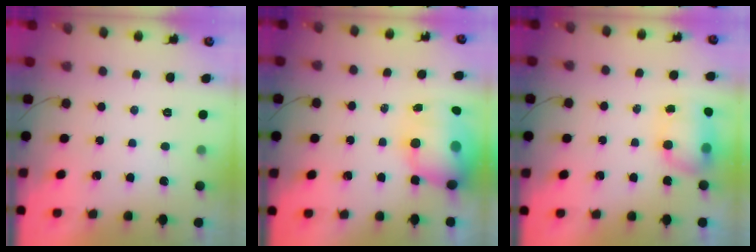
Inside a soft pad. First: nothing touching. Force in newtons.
{"total": 15.1, "press": 14.7, "slide": 3.7}
{"total": 7.1, "press": 7.0, "slide": 1.0}